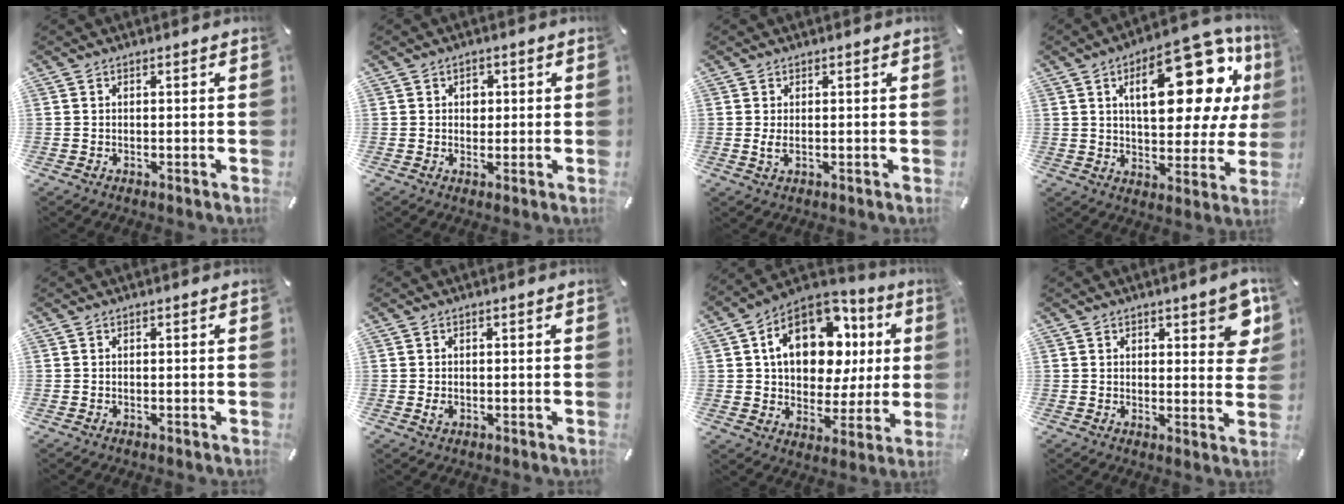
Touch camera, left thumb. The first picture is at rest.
{"total": 2.8, "force": [0.4, 2.4, 1.4], "torque": [-0.006, -0.004, -0.001]}
{"total": 2.4, "force": [0.2, 1.0, 2.1], "torque": [-0.041, -0.004, -0.001]}
{"total": 23.9, "force": [9.6, 10.8, 19.0], "torque": [-0.257, -0.053, 0.148]}
{"total": 0.0}
{"total": 1.5, "force": [-0.1, 1.2, 0.9], "torque": [-0.010, -0.001, -0.004]}
{"total": 17.9, "force": [5.7, 12.3, 11.7], "torque": [-0.192, -0.018, 0.103]}
{"total": 6.6, "force": [3.5, 3.2, 4.6], "torque": [-0.047, -0.017, 0.056]}